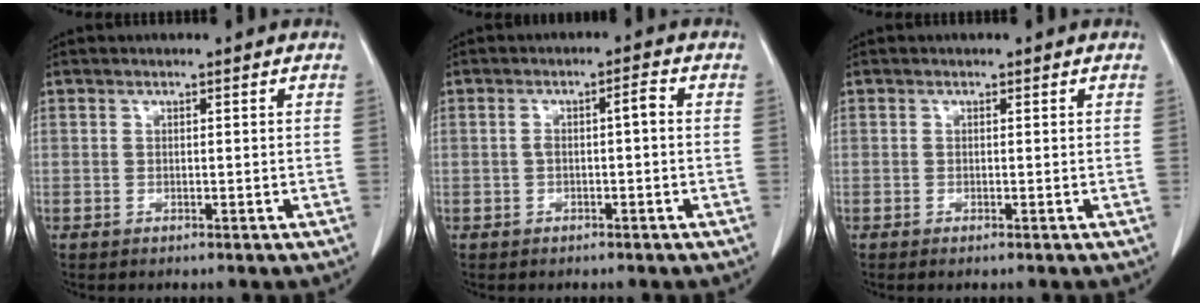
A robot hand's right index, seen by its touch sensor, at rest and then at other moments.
{"total": 2.8, "force": [0.0, 0.6, 2.8], "torque": [-0.052, 0.015, 0.001]}
{"total": 0.0}